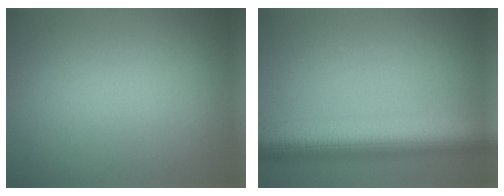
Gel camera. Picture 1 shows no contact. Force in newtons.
{"total": 9.4, "press": 9.4, "slide": 0.1}